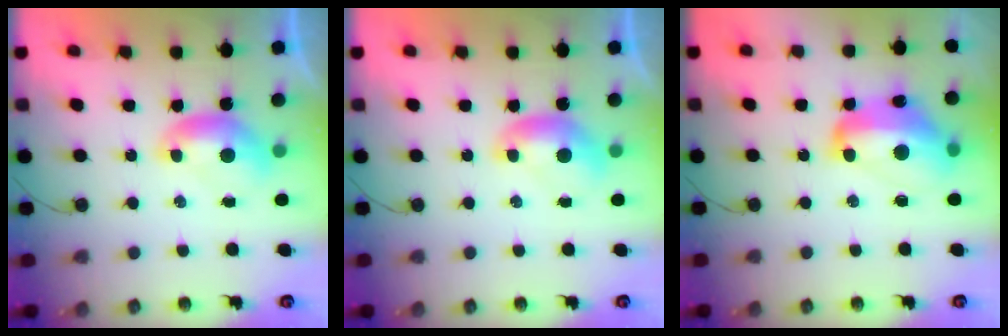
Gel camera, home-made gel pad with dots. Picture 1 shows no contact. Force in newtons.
{"total": 0.0}
{"total": 10.0, "press": 9.9, "slide": 1.2}